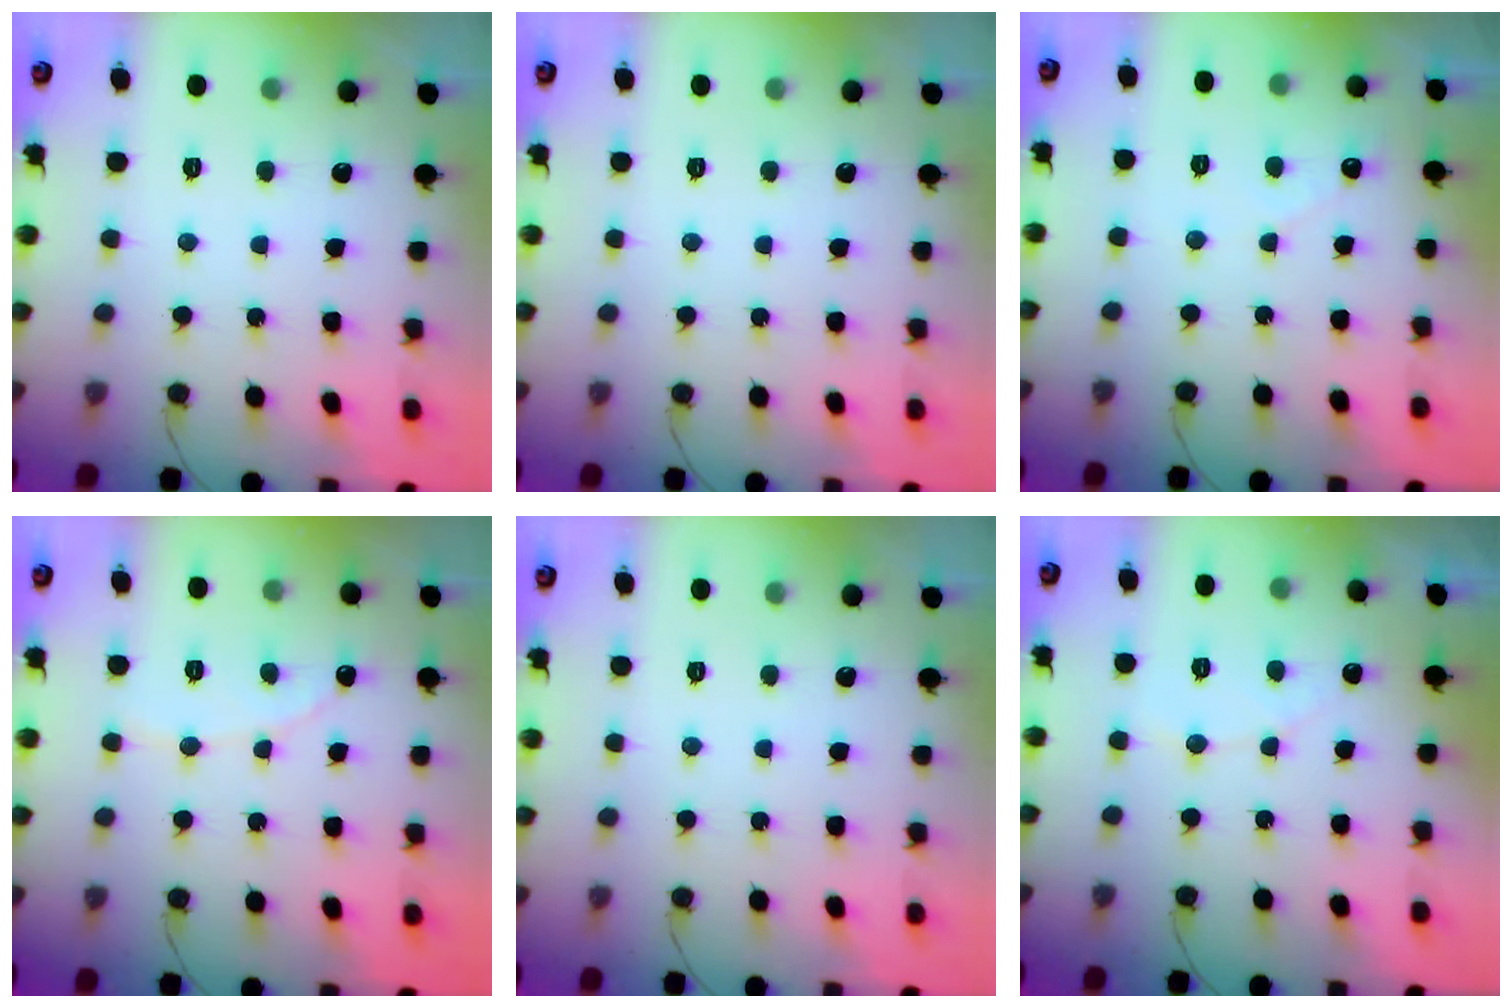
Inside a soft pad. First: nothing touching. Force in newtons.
{"total": 0.0}
{"total": 1.6, "press": 1.6, "slide": 0.1}
{"total": 1.7, "press": 1.7, "slide": 0.1}
{"total": 0.0}
{"total": 3.8, "press": 3.8, "slide": 0.2}